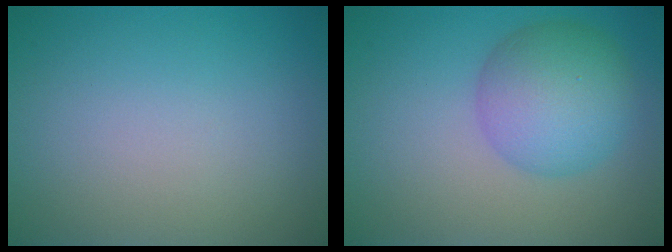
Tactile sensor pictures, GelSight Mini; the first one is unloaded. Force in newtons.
{"total": 5.9, "press": 5.9, "slide": 0.1}